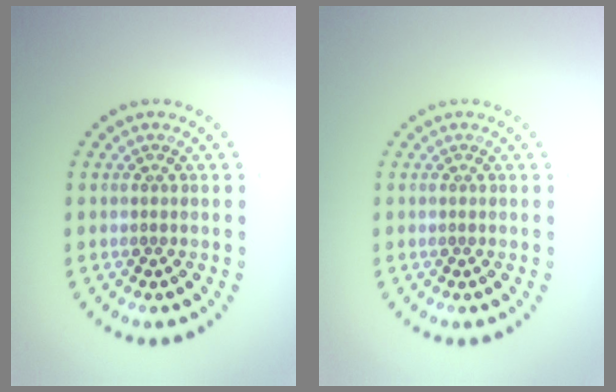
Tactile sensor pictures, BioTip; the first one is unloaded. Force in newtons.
{"total": 0.0}